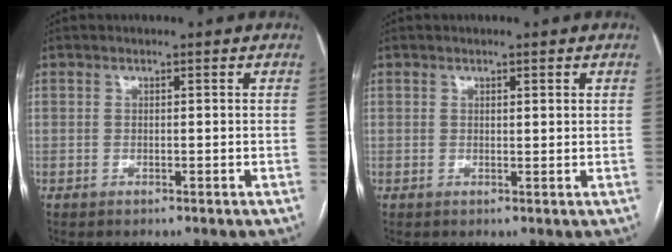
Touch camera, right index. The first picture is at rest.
{"total": 1.0, "force": [0.5, 0.2, 0.9], "torque": [-0.015, 0.000, 0.007]}